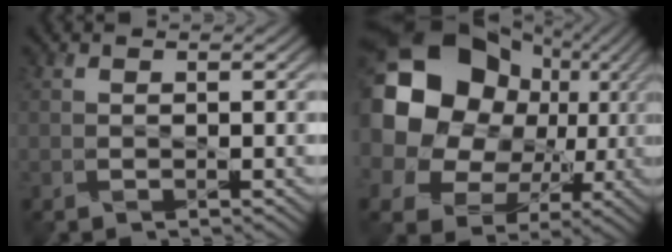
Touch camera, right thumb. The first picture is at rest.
{"total": 23.1, "force": [5.9, 19.1, 11.5], "torque": [-0.304, 0.028, 0.108]}